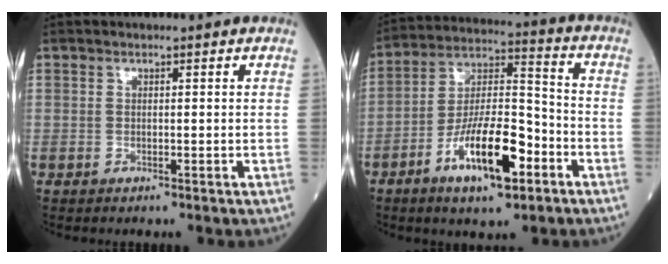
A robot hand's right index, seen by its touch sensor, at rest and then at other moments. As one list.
[{"total": 14.0, "force": [-6.4, 3.9, 11.8], "torque": [-0.223, 0.004, -0.112]}]